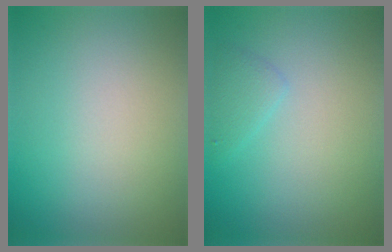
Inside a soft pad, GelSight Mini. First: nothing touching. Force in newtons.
{"total": 1.4, "press": 1.4, "slide": 0.0}